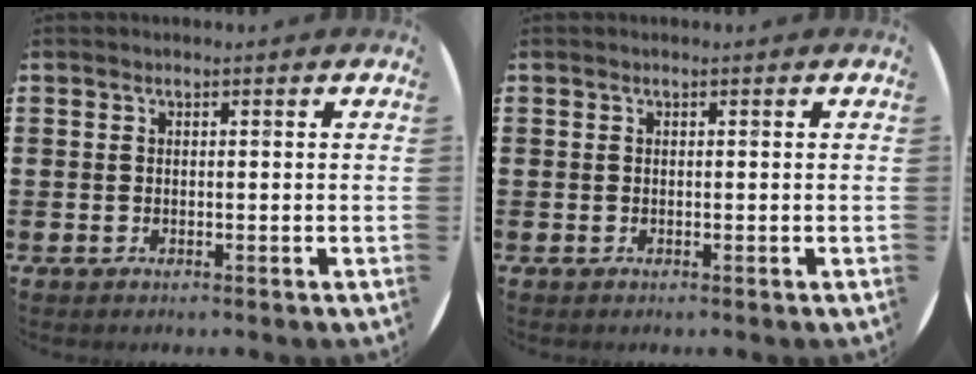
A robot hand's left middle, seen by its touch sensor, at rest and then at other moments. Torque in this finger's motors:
{"motor_torque": [0.01, -0.01, 0.02, 0.00]}